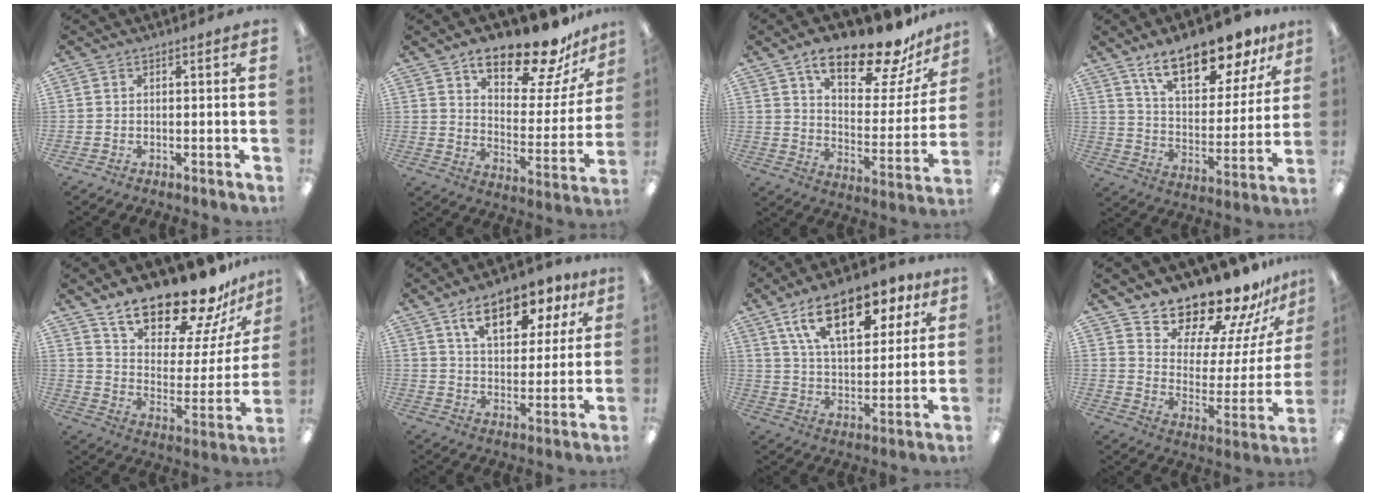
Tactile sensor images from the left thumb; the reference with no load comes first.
{"total": 17.7, "force": [14.0, 5.9, 9.1], "torque": [-0.135, -0.094, 0.235]}
{"total": 19.2, "force": [14.6, 6.5, 10.5], "torque": [-0.161, -0.093, 0.244]}
{"total": 18.8, "force": [13.8, 7.4, 10.4], "torque": [-0.160, -0.079, 0.233]}
{"total": 21.0, "force": [17.5, 6.7, 9.4], "torque": [-0.157, -0.126, 0.300]}
{"total": 14.0, "force": [8.5, 6.8, 8.8], "torque": [-0.130, -0.026, 0.145]}
{"total": 18.5, "force": [10.8, 9.1, 12.0], "torque": [-0.189, -0.033, 0.183]}
{"total": 17.2, "force": [16.1, 4.2, 4.1], "torque": [-0.066, -0.147, 0.271]}